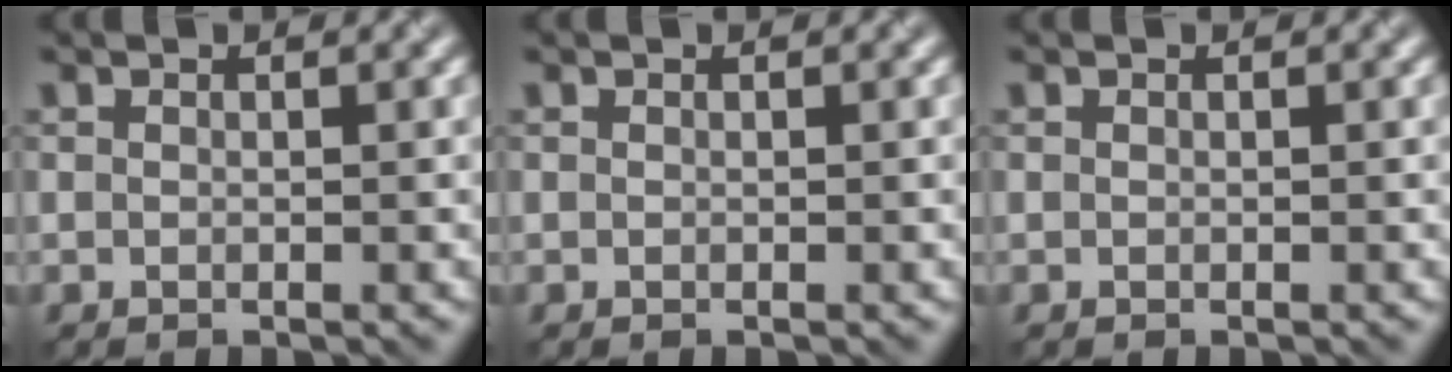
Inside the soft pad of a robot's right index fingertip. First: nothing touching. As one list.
[{"total": 0.0}, {"total": 0.0}]